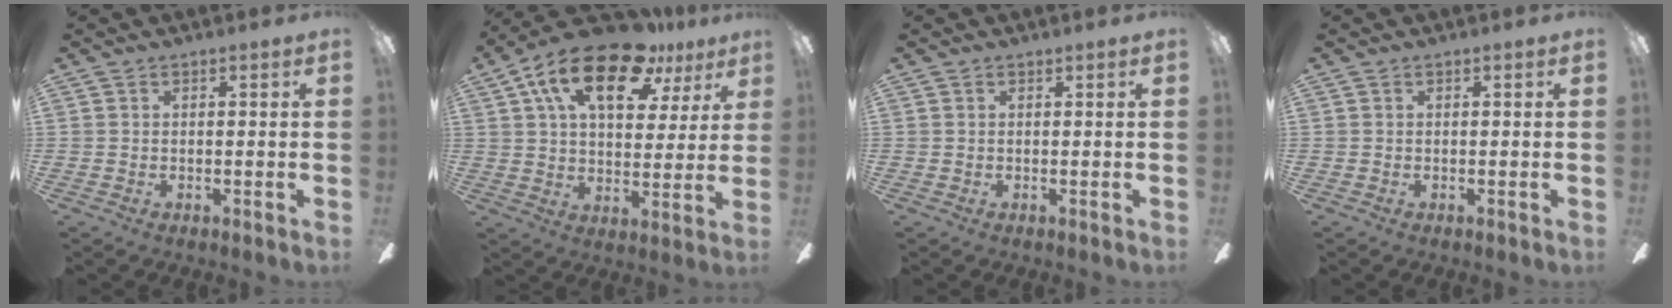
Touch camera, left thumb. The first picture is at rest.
{"total": 18.8, "force": [10.5, 8.9, 12.9], "torque": [-0.221, -0.034, 0.179]}
{"total": 0.0}
{"total": 0.0}